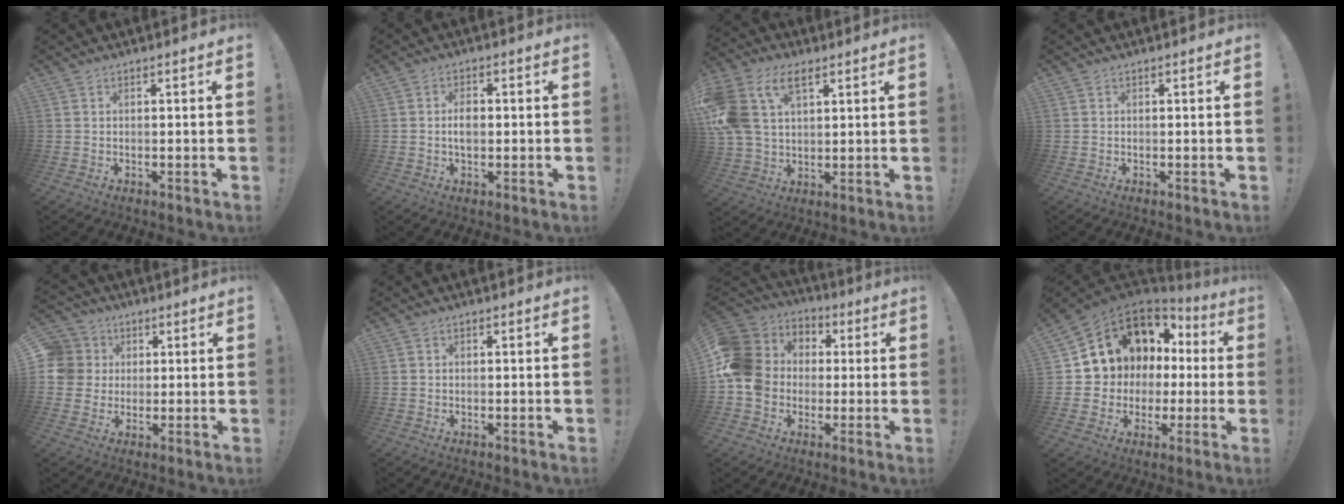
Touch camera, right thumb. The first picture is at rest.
{"total": 3.7, "force": [-0.2, 2.3, 2.9], "torque": [-0.037, 0.002, -0.008]}
{"total": 16.0, "force": [6.6, 10.7, 9.9], "torque": [-0.212, -0.016, 0.128]}
{"total": 0.0}
{"total": 8.9, "force": [1.0, 8.6, 2.0], "torque": [-0.041, 0.001, 0.024]}
{"total": 0.6, "force": [-0.3, 0.5, 0.2], "torque": [-0.007, 0.003, -0.003]}
{"total": 14.7, "force": [-0.6, 13.1, 6.6], "torque": [-0.123, 0.014, -0.001]}
{"total": 10.4, "force": [3.4, 9.3, 3.2], "torque": [-0.051, -0.036, 0.084]}